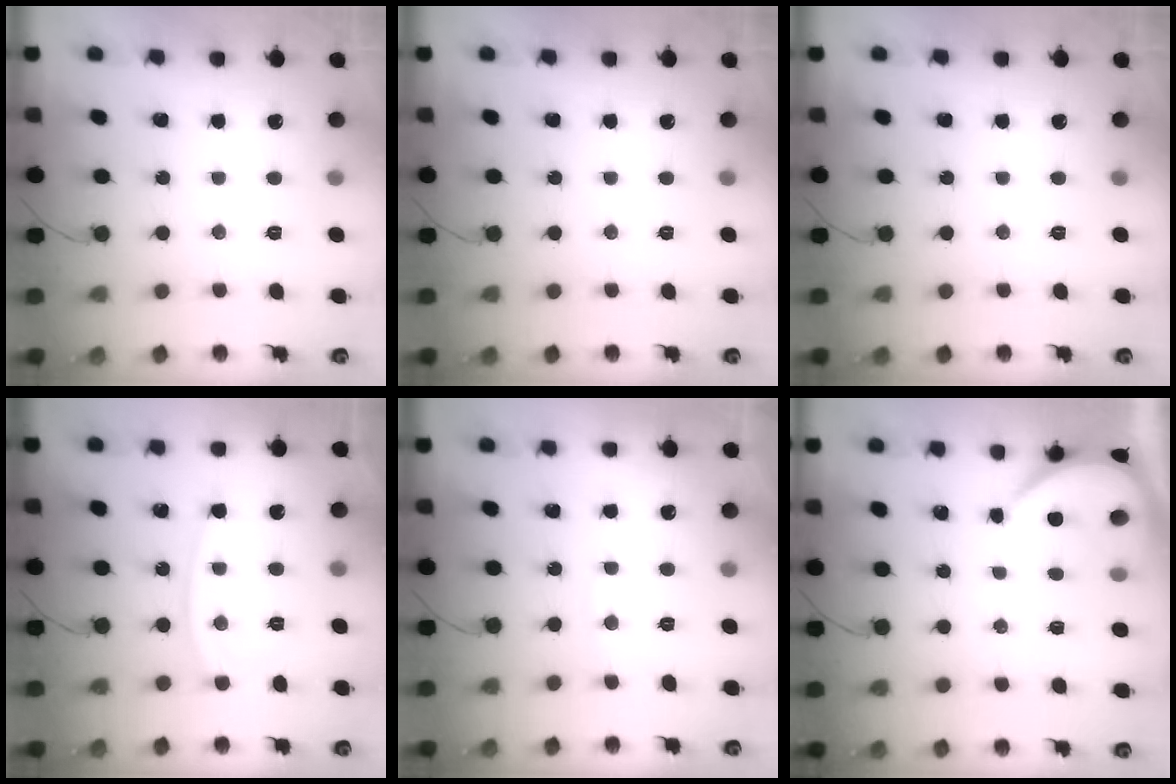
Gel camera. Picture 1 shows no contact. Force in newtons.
{"total": 0.0}
{"total": 0.0}
{"total": 7.2, "press": 7.1, "slide": 1.0}
{"total": 2.5, "press": 2.5, "slide": 0.2}
{"total": 3.9, "press": 3.8, "slide": 0.6}